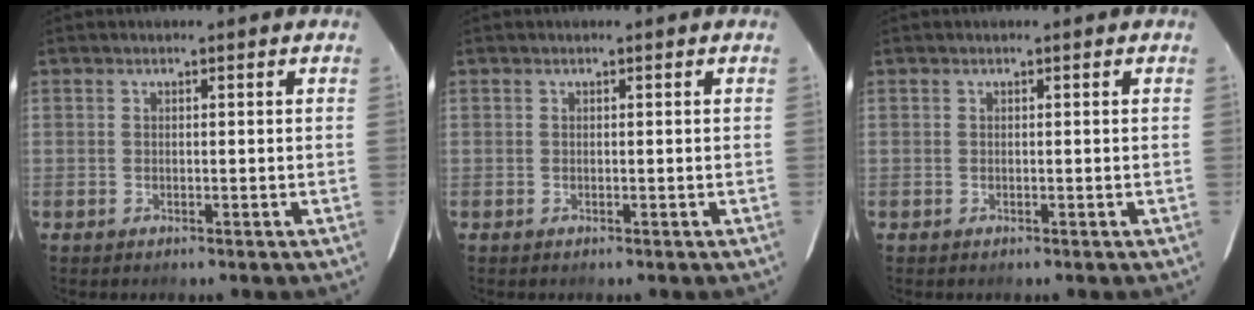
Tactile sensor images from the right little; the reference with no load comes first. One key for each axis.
{"total": 0.0}
{"total": 0.0}